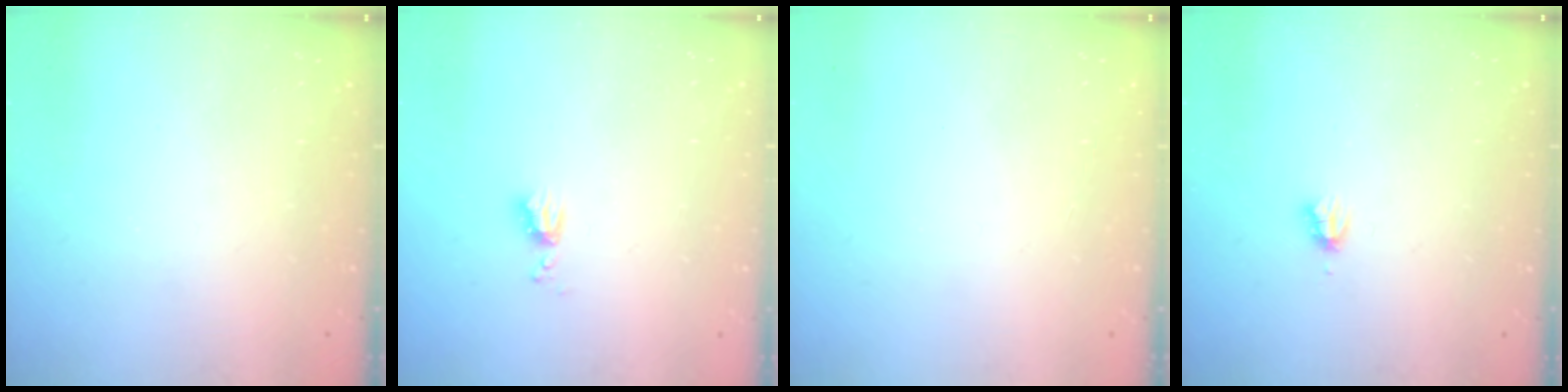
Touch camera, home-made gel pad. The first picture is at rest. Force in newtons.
{"total": 4.9, "press": 4.8, "slide": 0.8}
{"total": 0.0}
{"total": 2.2, "press": 2.2, "slide": 0.3}